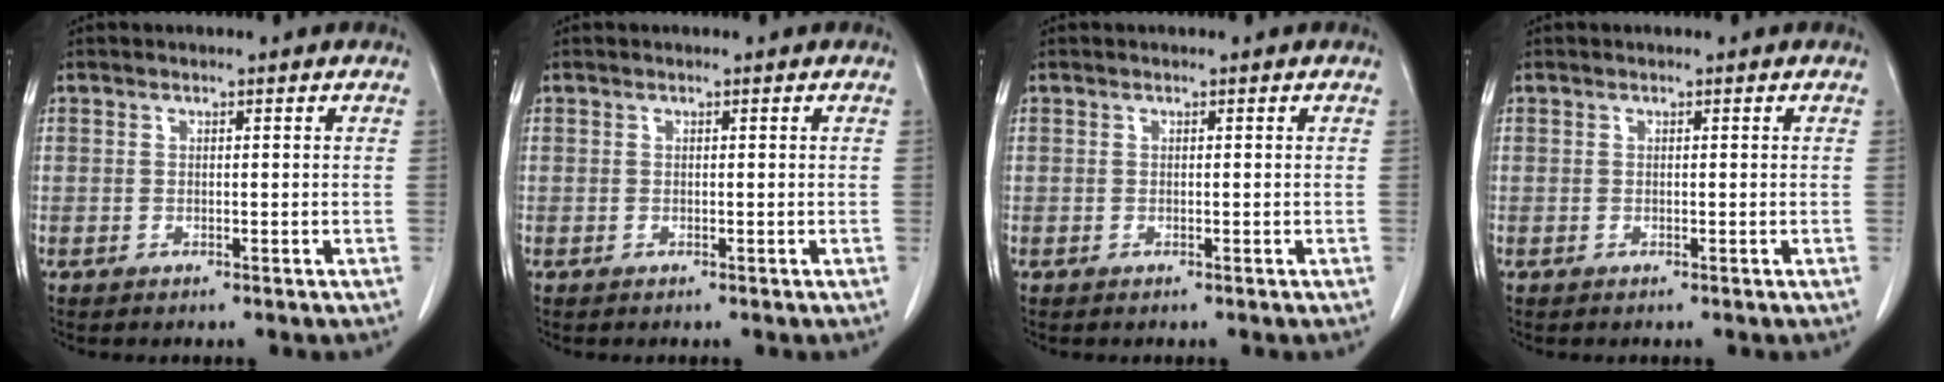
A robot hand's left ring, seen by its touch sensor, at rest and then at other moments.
{"total": 0.0}
{"total": 0.0}
{"total": 0.0}